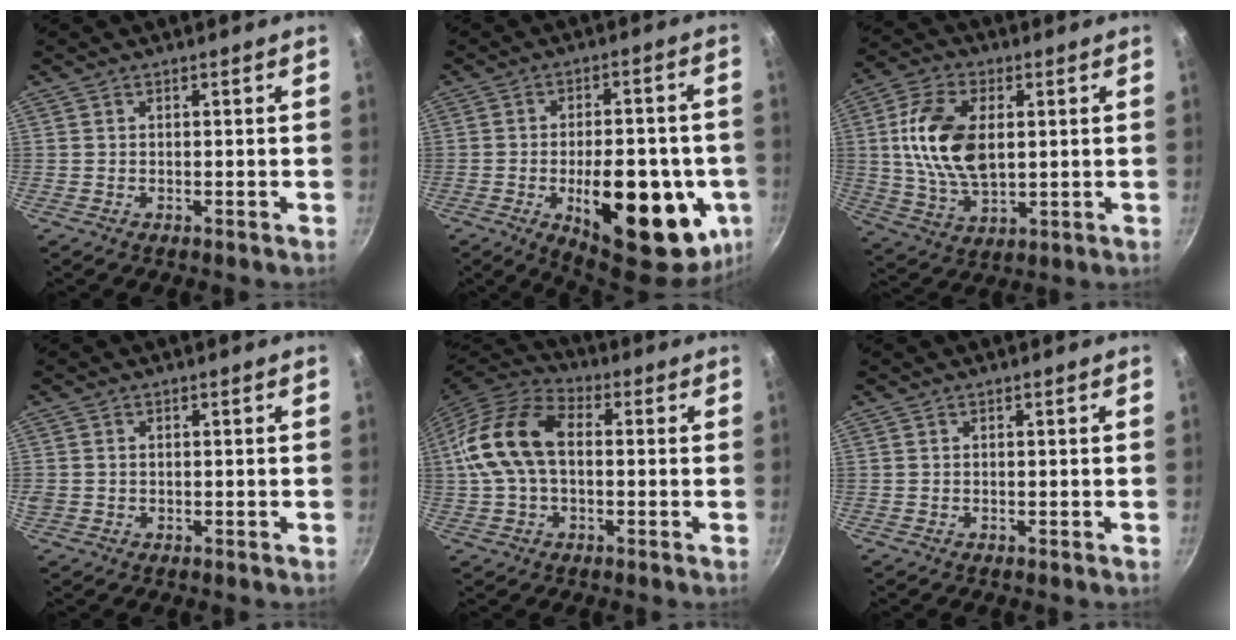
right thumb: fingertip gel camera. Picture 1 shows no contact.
{"total": 24.5, "force": [-6.3, 11.0, 20.9], "torque": [-0.246, 0.005, -0.073]}
{"total": 14.8, "force": [2.2, 8.6, 11.9], "torque": [-0.214, -0.002, 0.042]}
{"total": 1.6, "force": [0.0, 1.4, 0.8], "torque": [-0.014, 0.002, 0.001]}
{"total": 15.0, "force": [0.7, 9.5, 11.6], "torque": [-0.207, 0.035, -0.004]}
{"total": 0.0}